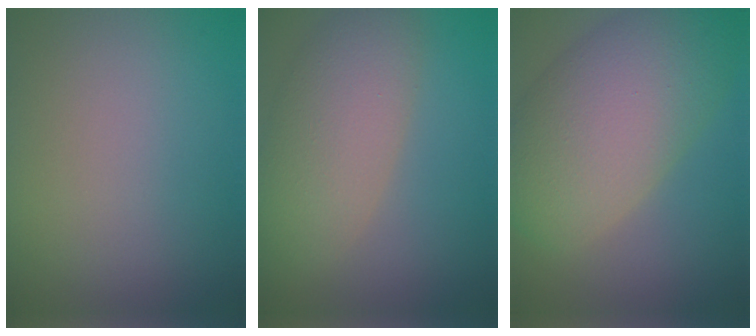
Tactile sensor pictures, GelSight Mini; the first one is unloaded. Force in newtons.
{"total": 6.2, "press": 6.2, "slide": 0.3}
{"total": 10.8, "press": 10.8, "slide": 0.7}